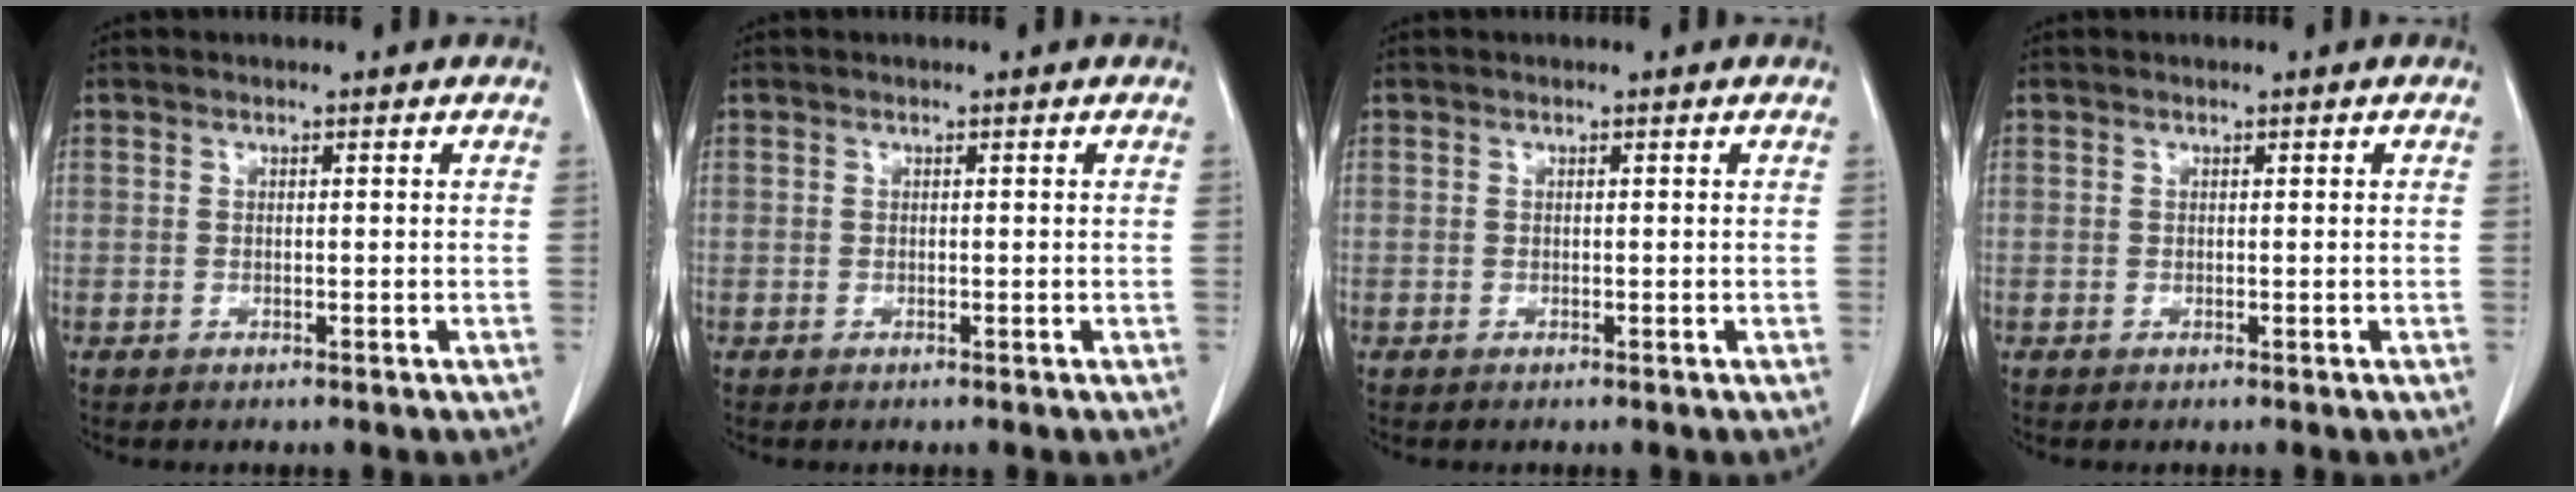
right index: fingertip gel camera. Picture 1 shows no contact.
{"total": 0.0}
{"total": 0.0}
{"total": 0.0}